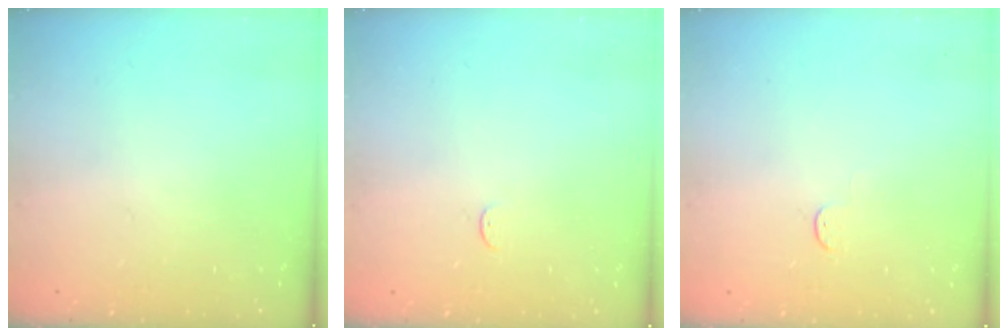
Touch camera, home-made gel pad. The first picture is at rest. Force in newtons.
{"total": 2.7, "press": 2.7, "slide": 0.4}
{"total": 2.8, "press": 2.8, "slide": 0.4}